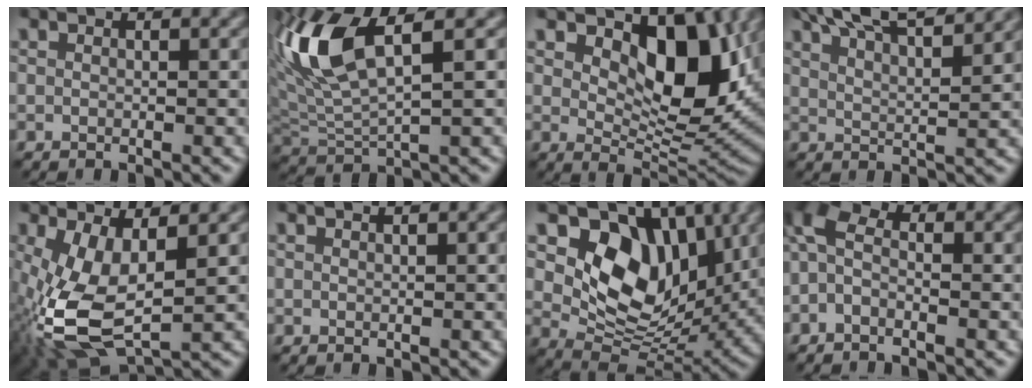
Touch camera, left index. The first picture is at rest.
{"total": 8.5, "force": [3.5, 2.9, 7.1], "torque": [-0.163, 0.011, 0.067]}
{"total": 8.7, "force": [3.1, 4.6, 6.7], "torque": [-0.097, -0.018, 0.047]}
{"total": 9.6, "force": [7.7, 2.4, 5.3], "torque": [-0.063, 0.026, 0.075]}
{"total": 9.4, "force": [-1.0, 4.6, 8.2], "torque": [-0.203, -0.013, -0.019]}
{"total": 0.6, "force": [0.4, 0.1, 0.4], "torque": [-0.002, 0.000, 0.002]}
{"total": 9.3, "force": [3.2, 6.5, 5.7], "torque": [-0.097, -0.020, 0.055]}
{"total": 4.2, "force": [-0.6, 2.7, 3.2], "torque": [-0.075, 0.013, -0.024]}